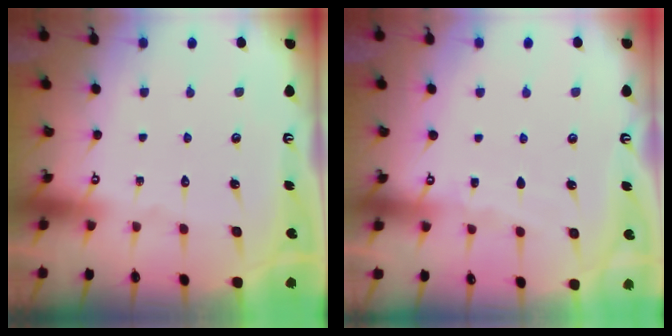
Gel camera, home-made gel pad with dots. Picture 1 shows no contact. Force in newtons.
{"total": 3.0, "press": 3.0, "slide": 0.4}